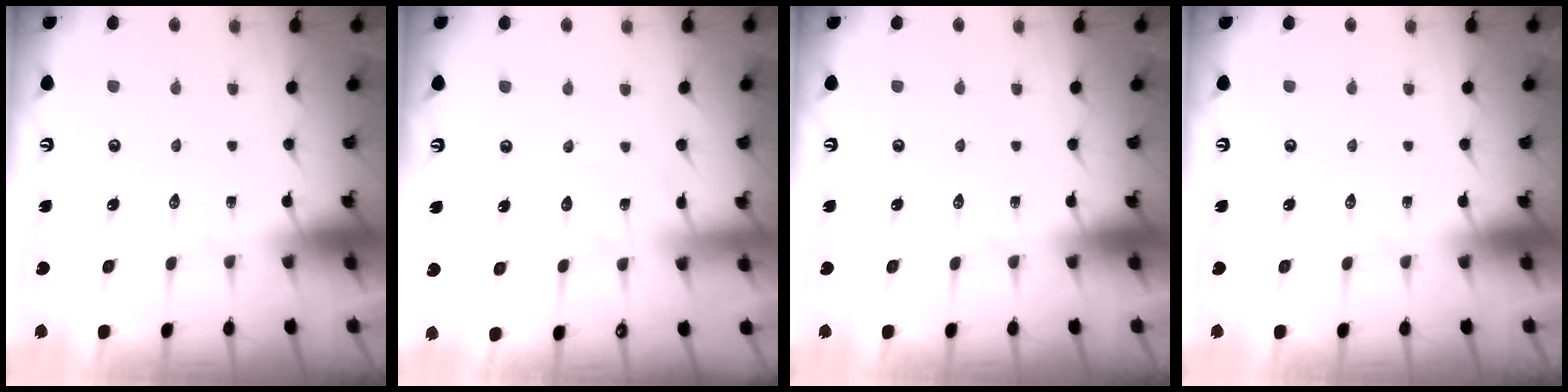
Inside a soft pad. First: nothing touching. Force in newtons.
{"total": 5.9, "press": 5.8, "slide": 0.5}
{"total": 0.0}
{"total": 0.0}